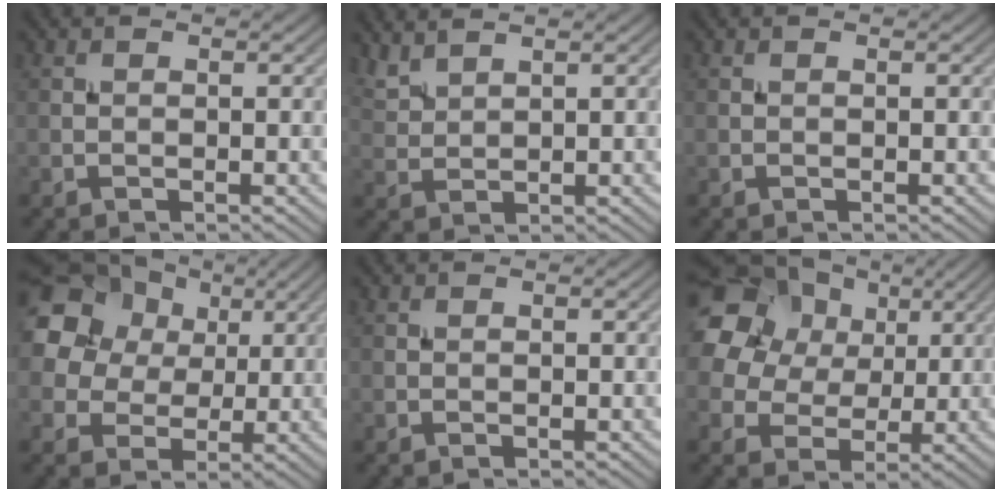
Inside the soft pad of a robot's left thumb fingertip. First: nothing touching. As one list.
[{"total": 2.7, "force": [2.4, 0.4, 1.0], "torque": [-0.030, 0.004, 0.059]}, {"total": 0.0}, {"total": 18.4, "force": [7.4, 14.8, 8.1], "torque": [-0.239, 0.031, 0.136]}, {"total": 0.0}, {"total": 18.4, "force": [7.6, 14.3, 8.7], "torque": [-0.253, 0.040, 0.151]}]